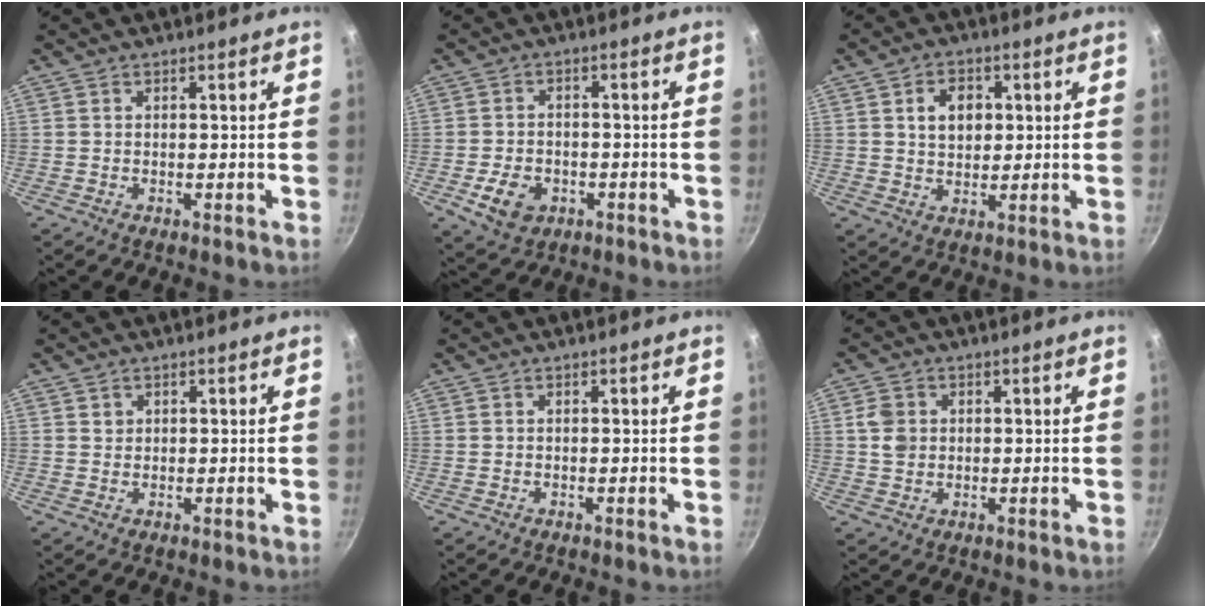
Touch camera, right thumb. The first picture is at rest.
{"total": 7.0, "force": [-2.5, 5.2, 4.1], "torque": [-0.064, 0.012, -0.035]}
{"total": 6.4, "force": [1.6, 4.7, 4.0], "torque": [-0.045, 0.000, 0.028]}
{"total": 1.0, "force": [0.5, 0.9, 0.2], "torque": [0.004, 0.004, 0.008]}
{"total": 0.0}
{"total": 4.2, "force": [0.7, 3.5, 2.2], "torque": [-0.030, 0.000, 0.008]}